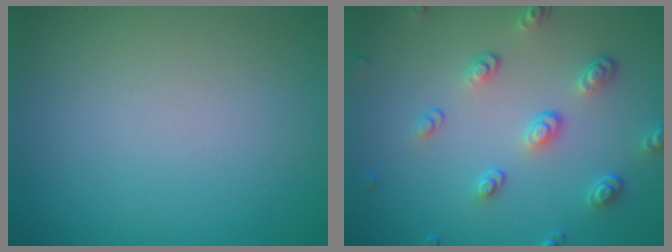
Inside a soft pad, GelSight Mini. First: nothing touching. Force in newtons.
{"total": 3.8, "press": 2.9, "slide": 2.5}